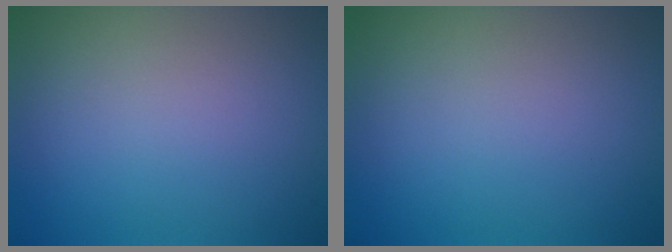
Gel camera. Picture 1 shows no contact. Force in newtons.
{"total": 0.0}